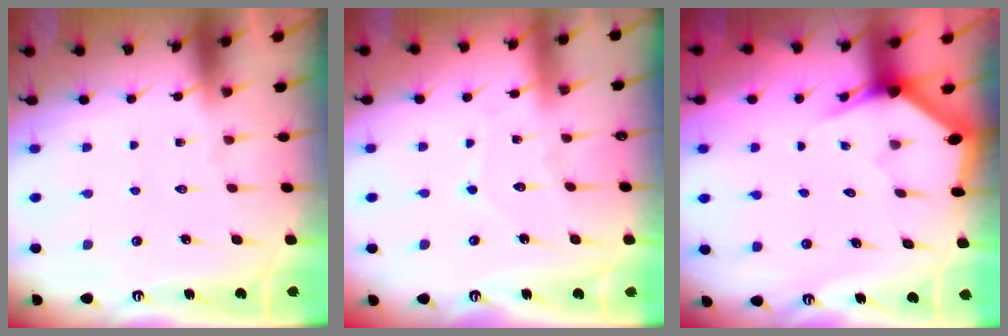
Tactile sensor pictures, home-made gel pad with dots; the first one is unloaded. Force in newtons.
{"total": 3.9, "press": 3.9, "slide": 0.1}
{"total": 3.0, "press": 3.0, "slide": 0.0}